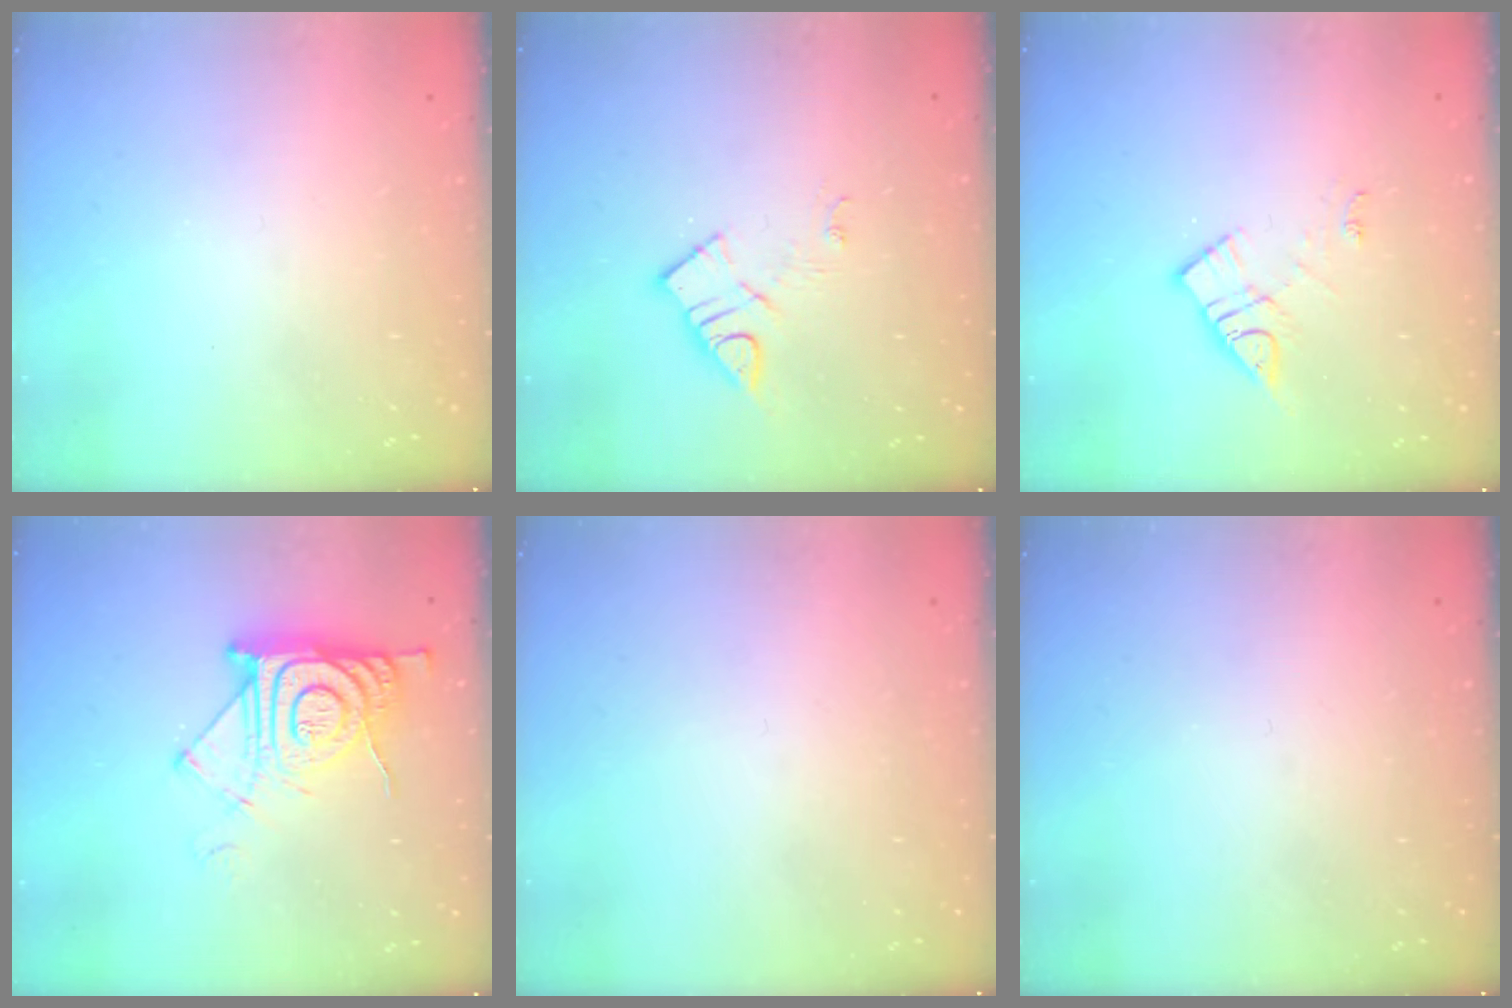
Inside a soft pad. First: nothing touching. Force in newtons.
{"total": 8.5, "press": 8.5, "slide": 0.5}
{"total": 10.8, "press": 10.8, "slide": 0.7}
{"total": 14.0, "press": 14.0, "slide": 1.1}
{"total": 1.8, "press": 1.8, "slide": 0.1}
{"total": 0.0}